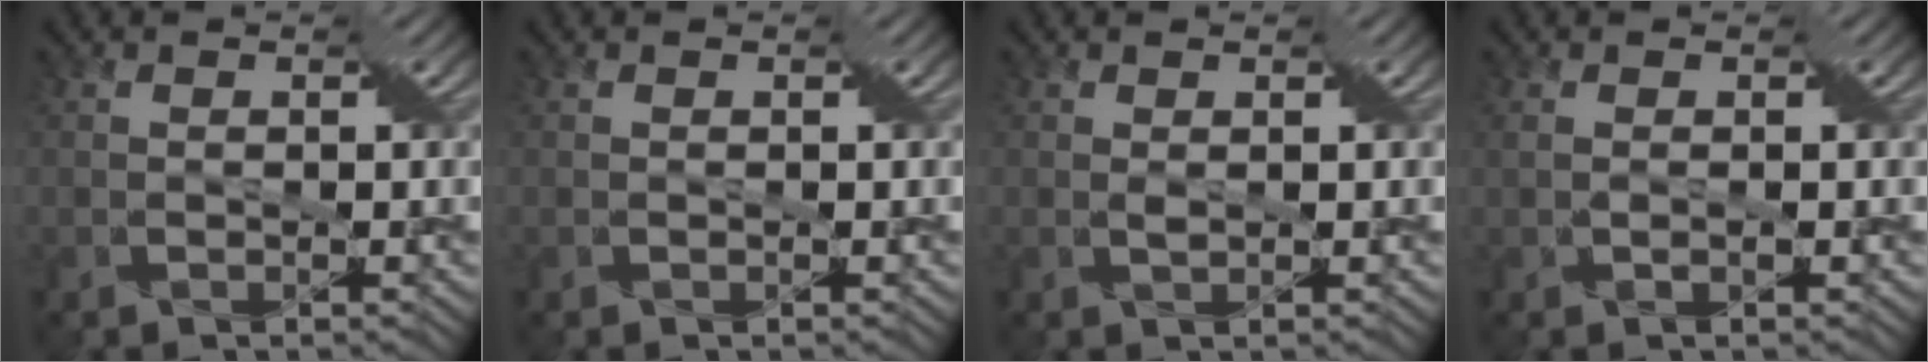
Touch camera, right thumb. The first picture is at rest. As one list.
[{"total": 0.0}, {"total": 0.8, "force": [0.5, 0.1, 0.6], "torque": [-0.013, 0.002, 0.010]}, {"total": 1.4, "force": [0.1, 0.6, 1.2], "torque": [-0.026, -0.004, 0.004]}]